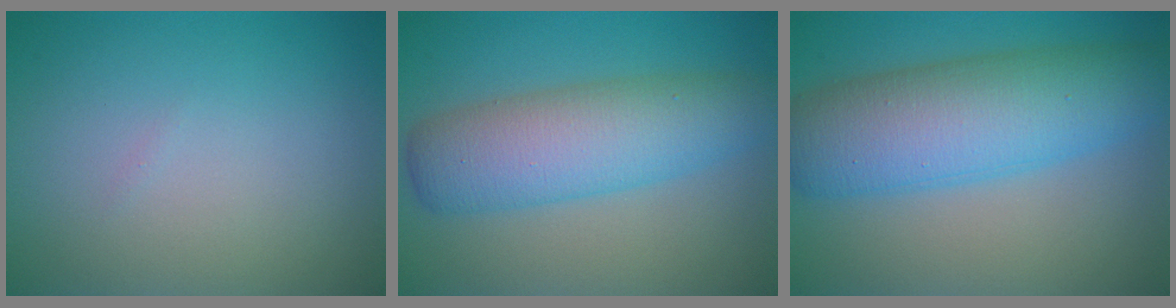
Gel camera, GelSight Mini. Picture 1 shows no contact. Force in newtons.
{"total": 7.2, "press": 7.2, "slide": 0.1}
{"total": 9.6, "press": 9.6, "slide": 0.1}